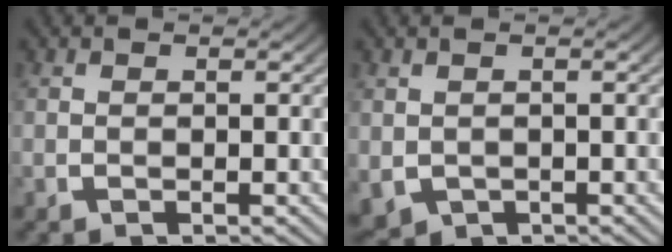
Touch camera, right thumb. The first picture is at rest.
{"total": 3.5, "force": [-1.1, 2.9, 1.5], "torque": [-0.040, -0.027, -0.003]}